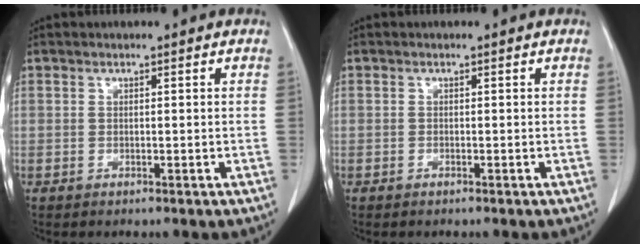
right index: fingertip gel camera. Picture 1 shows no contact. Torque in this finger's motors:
{"motor_torque": [-0.01, 0.02, -0.01, 0.01]}